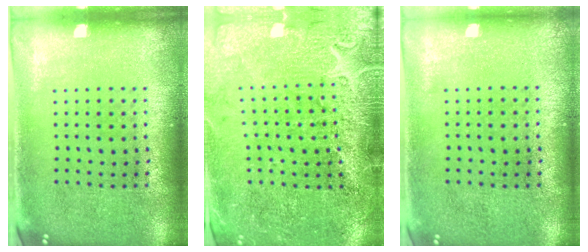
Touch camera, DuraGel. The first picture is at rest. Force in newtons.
{"total": 3.1, "press": 3.1, "slide": 0.5}
{"total": 0.0}